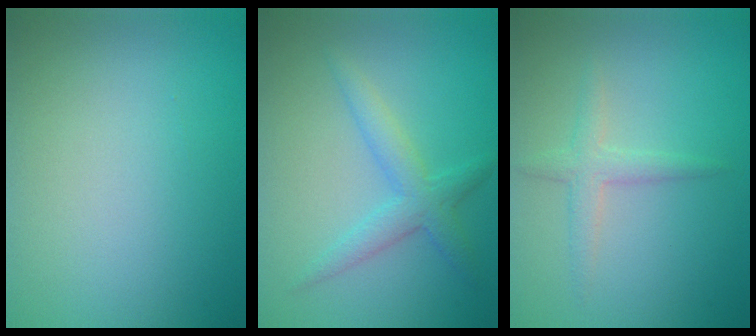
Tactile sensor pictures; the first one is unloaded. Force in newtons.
{"total": 2.8, "press": 2.8, "slide": 0.1}
{"total": 1.9, "press": 1.9, "slide": 0.1}